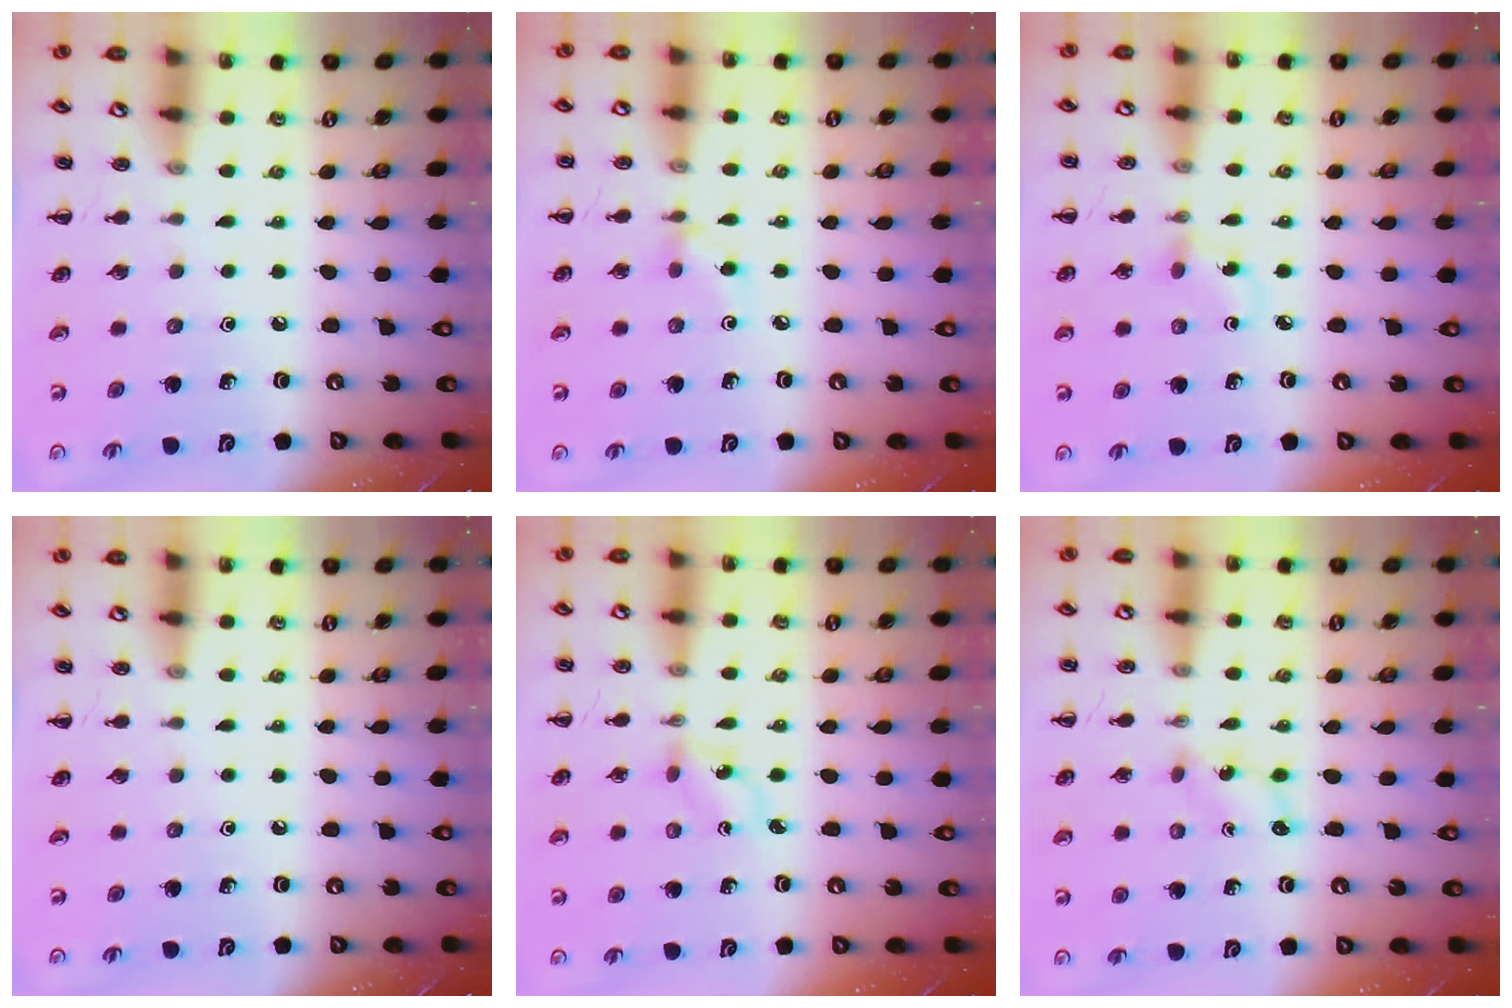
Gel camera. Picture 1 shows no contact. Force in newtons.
{"total": 4.3, "press": 4.0, "slide": 1.5}
{"total": 3.5, "press": 3.2, "slide": 1.5}
{"total": 0.0}
{"total": 0.9, "press": 0.8, "slide": 0.5}
{"total": 2.7, "press": 2.6, "slide": 0.8}